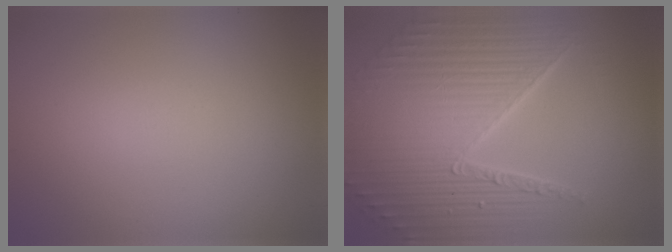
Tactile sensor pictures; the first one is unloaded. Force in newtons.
{"total": 10.2, "press": 6.6, "slide": 7.8}